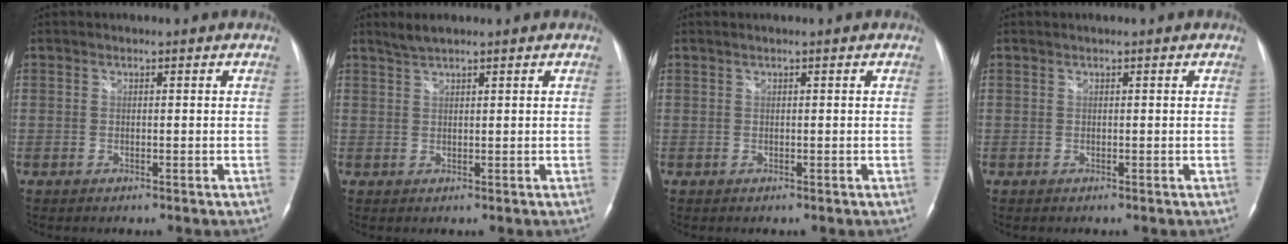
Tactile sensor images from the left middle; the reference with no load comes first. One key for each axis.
{"total": 2.1, "fx": 1.9, "fy": 0.1, "fz": 0.9, "tx": -0.024, "ty": 0.006, "tz": 0.039}
{"total": 0.6, "fx": 0.4, "fy": -0.1, "fz": 0.4, "tx": -0.015, "ty": 0.009, "tz": 0.011}
{"total": 0.0}